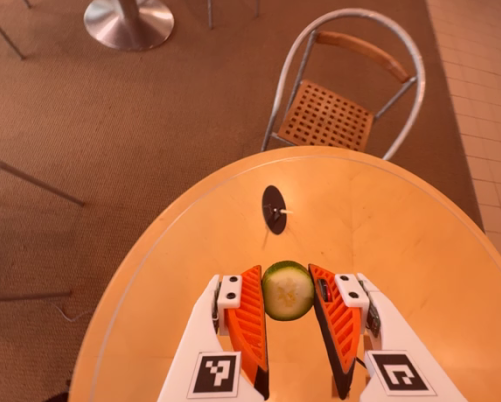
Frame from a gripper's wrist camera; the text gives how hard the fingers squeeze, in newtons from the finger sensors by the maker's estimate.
{"total": 6.9, "left": 6.9, "right": 6.8}